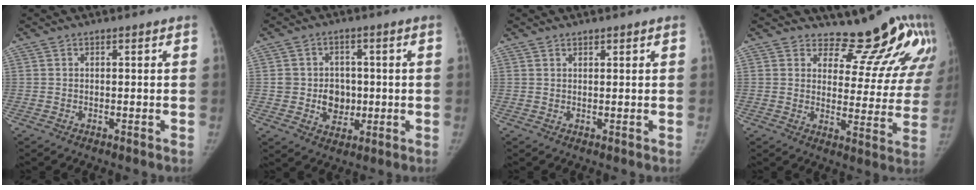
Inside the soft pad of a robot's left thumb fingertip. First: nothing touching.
{"total": 7.1, "force": [-0.5, 6.1, 3.6], "torque": [-0.018, 0.007, -0.003]}
{"total": 0.9, "force": [0.8, 0.4, 0.1], "torque": [0.007, -0.005, 0.009]}
{"total": 14.7, "force": [13.1, 4.9, 4.5], "torque": [-0.006, -0.126, 0.149]}